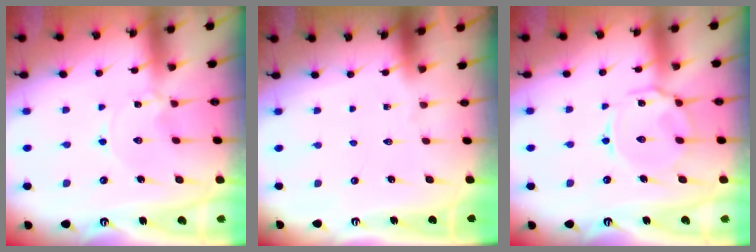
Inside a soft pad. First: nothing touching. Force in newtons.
{"total": 0.0}
{"total": 7.1, "press": 7.1, "slide": 0.6}